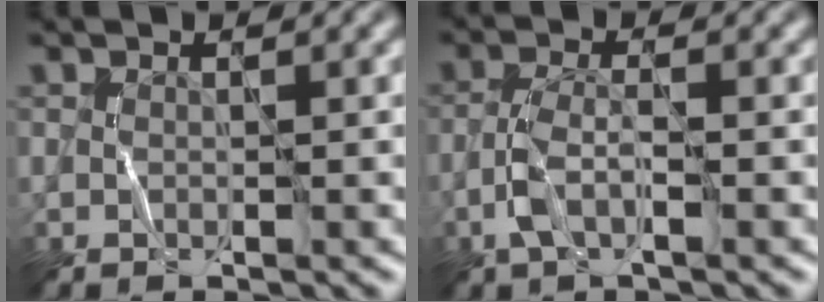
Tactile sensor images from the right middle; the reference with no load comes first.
{"total": 2.3, "force": [-1.1, 0.9, 1.8], "torque": [-0.044, 0.008, -0.030]}